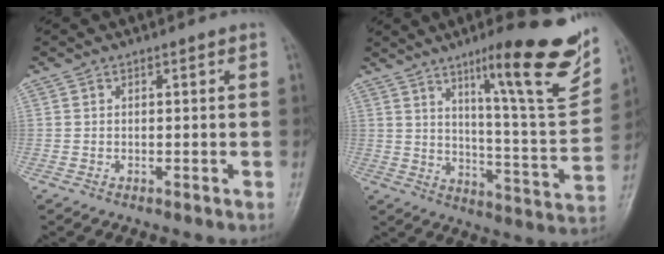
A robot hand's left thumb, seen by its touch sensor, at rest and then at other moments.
{"total": 21.4, "force": [11.9, 3.5, 17.4], "torque": [-0.211, -0.054, 0.178]}